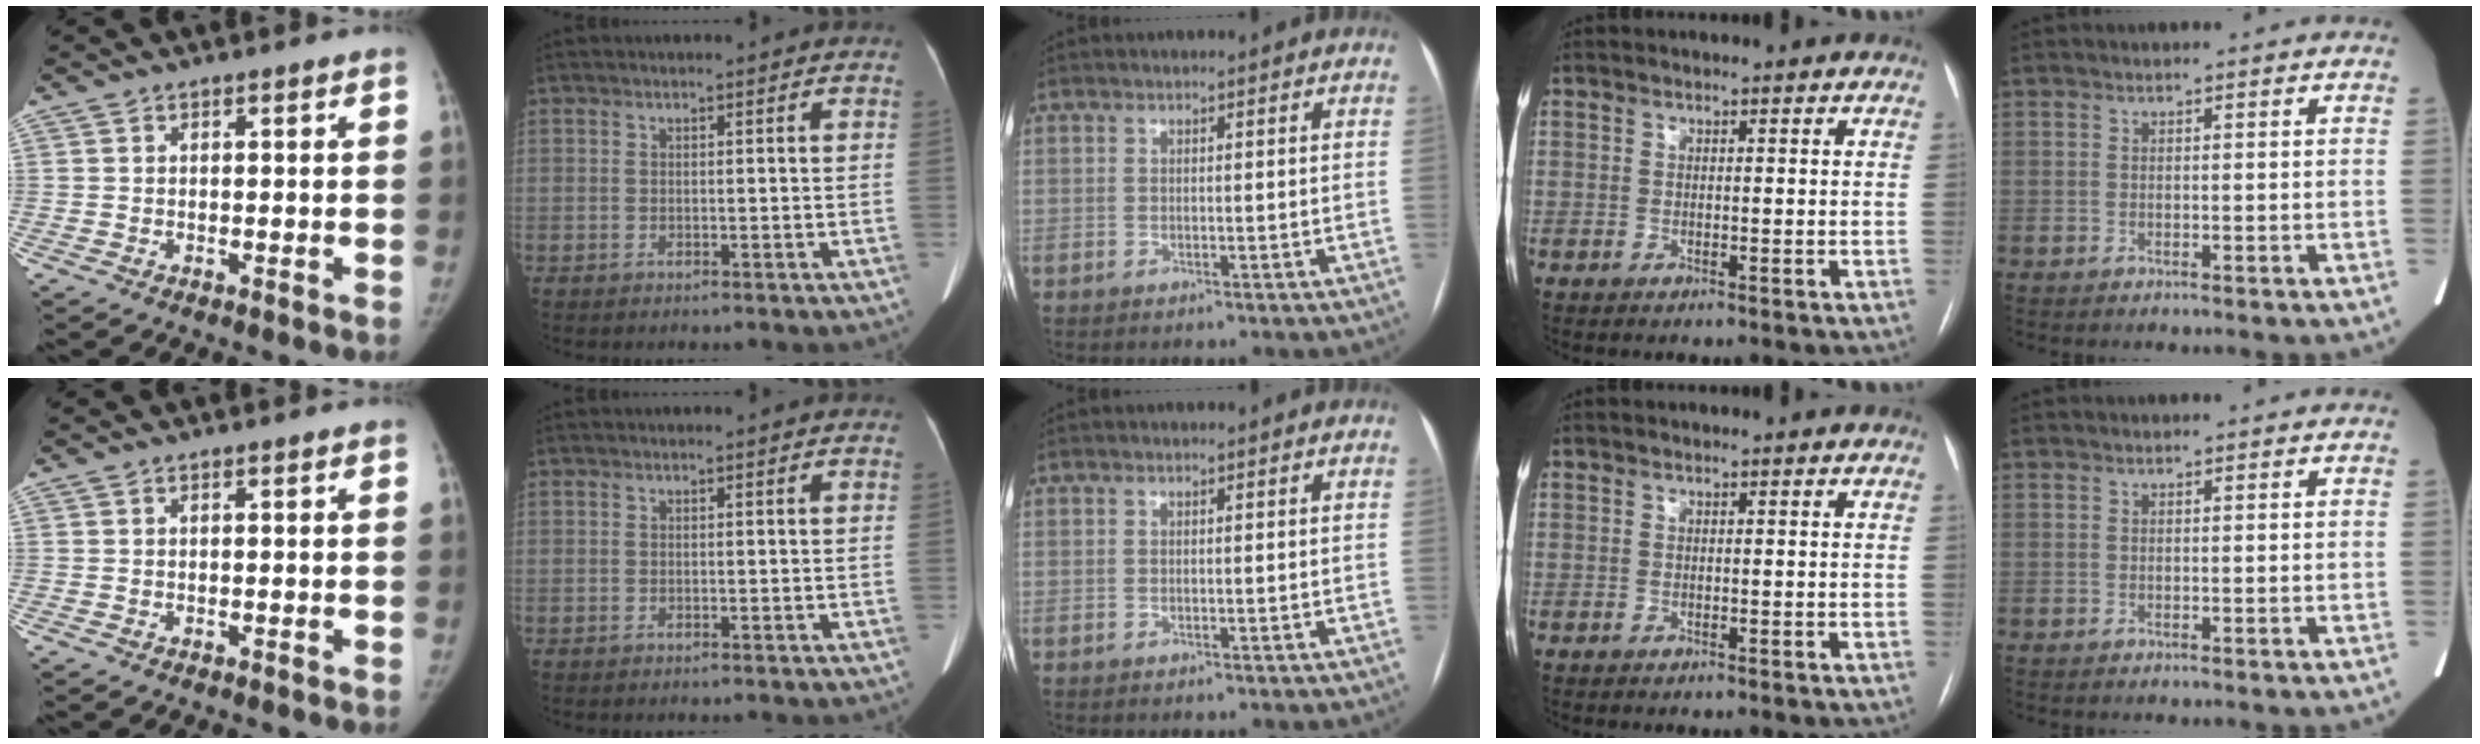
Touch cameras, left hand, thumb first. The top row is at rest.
{}